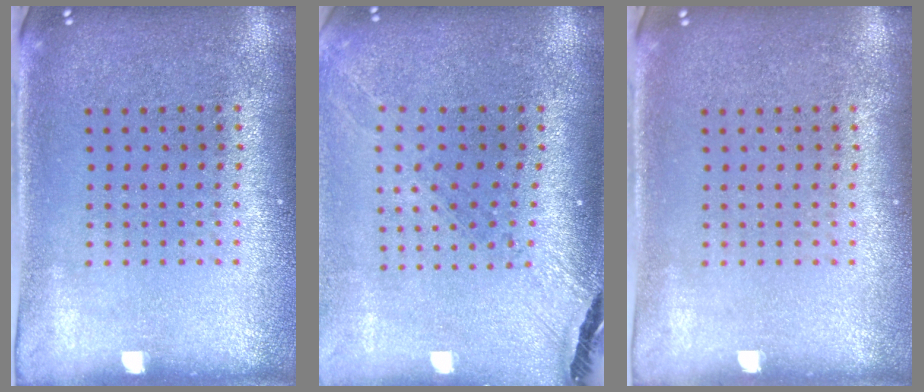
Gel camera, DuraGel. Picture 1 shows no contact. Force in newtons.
{"total": 1.5, "press": 1.5, "slide": 0.4}
{"total": 0.0}